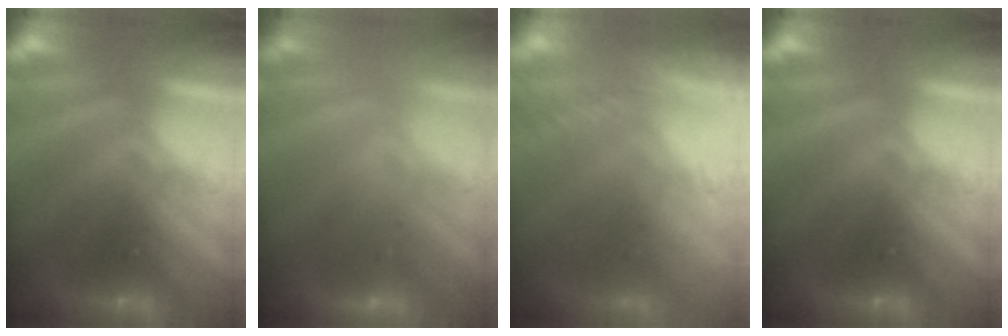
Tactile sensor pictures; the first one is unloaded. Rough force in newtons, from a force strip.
{"total": 2.2}
{"total": 7.0}
{"total": 0.0}